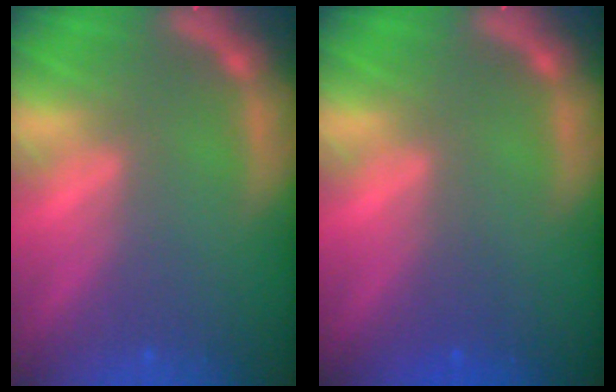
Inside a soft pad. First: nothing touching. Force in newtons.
{"total": 0.9}